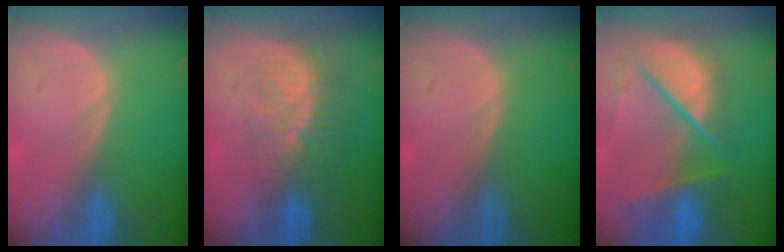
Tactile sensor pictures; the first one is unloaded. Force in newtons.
{"total": 8.5, "press": 7.6, "slide": 3.7}
{"total": 0.0}
{"total": 10.9, "press": 9.0, "slide": 6.1}